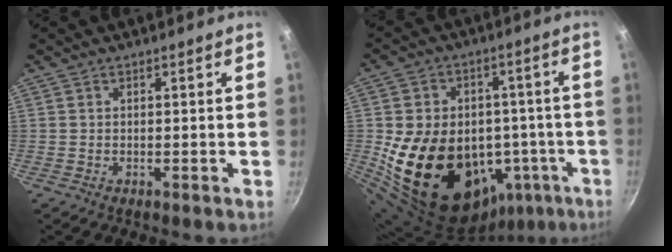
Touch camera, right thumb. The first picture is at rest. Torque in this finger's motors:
{"motor_torque": [-0.53, 2.36, 2.32, -0.45, 0.30]}